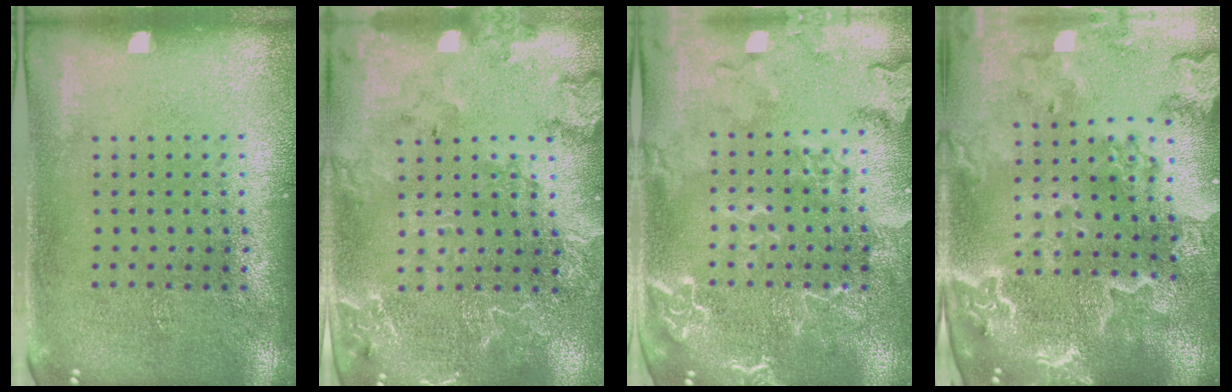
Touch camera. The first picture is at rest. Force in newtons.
{"total": 2.2, "press": 2.1, "slide": 0.5}
{"total": 2.5, "press": 2.4, "slide": 0.7}
{"total": 3.9, "press": 3.3, "slide": 2.0}